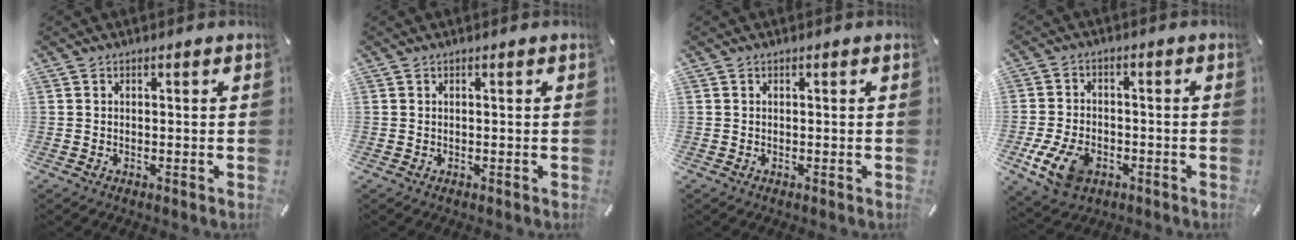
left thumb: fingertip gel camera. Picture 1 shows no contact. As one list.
[{"total": 0.0}, {"total": 0.0}, {"total": 9.8, "force": [-4.0, 6.6, 6.1], "torque": [-0.129, 0.006, -0.071]}]